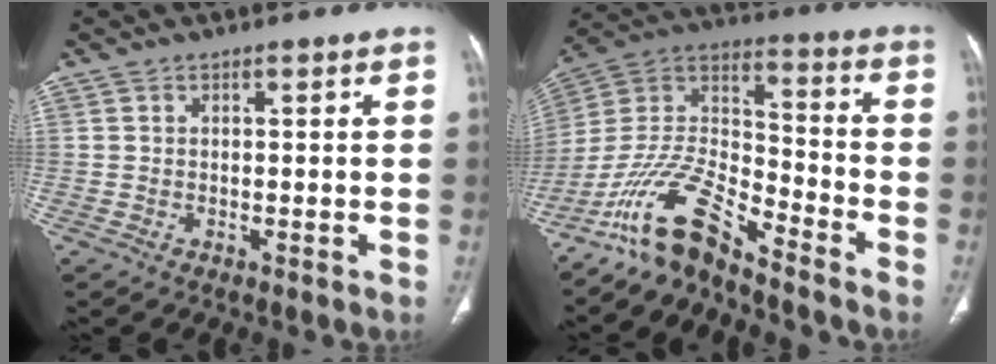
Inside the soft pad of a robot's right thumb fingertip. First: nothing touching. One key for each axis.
{"total": 14.2, "fx": -11.3, "fy": 3.8, "fz": 7.7, "tx": -0.149, "ty": 0.088, "tz": -0.224}